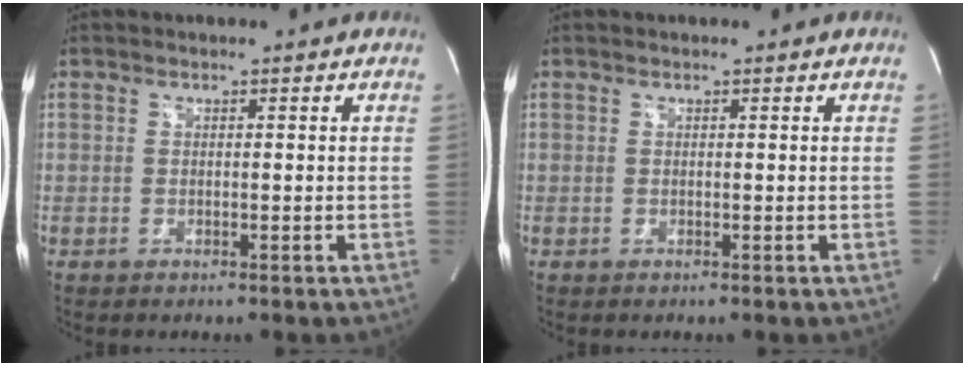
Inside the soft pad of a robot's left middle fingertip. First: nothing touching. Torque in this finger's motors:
{"motor_torque": [-0.20, 0.03, -0.08, -0.01]}